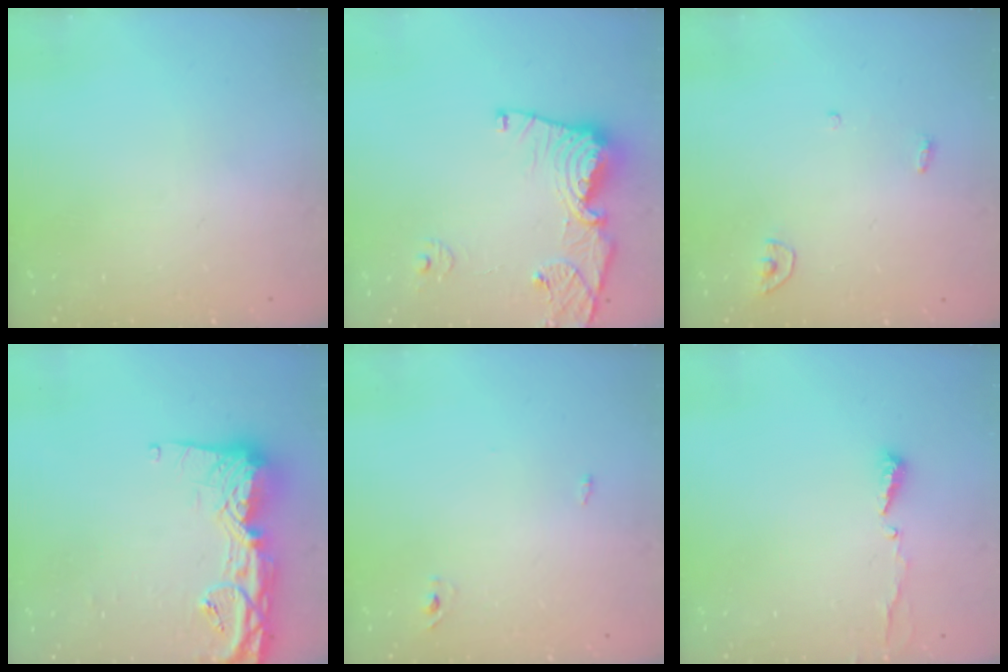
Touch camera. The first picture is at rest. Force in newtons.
{"total": 14.7, "press": 14.6, "slide": 1.8}
{"total": 3.4, "press": 3.4, "slide": 0.3}
{"total": 16.7, "press": 16.6, "slide": 1.5}
{"total": 2.4, "press": 2.2, "slide": 1.0}
{"total": 4.8, "press": 4.8, "slide": 0.3}